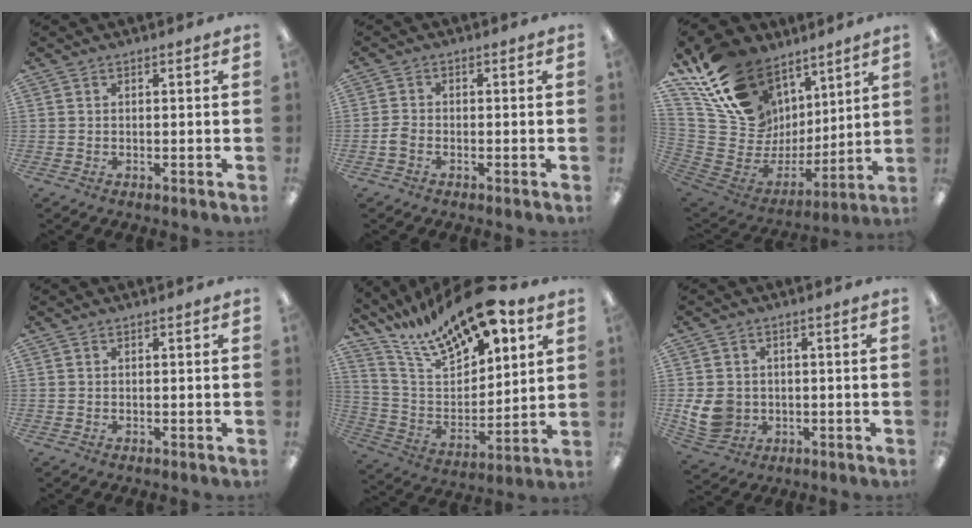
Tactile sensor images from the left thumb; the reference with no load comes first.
{"total": 2.2, "force": [-1.0, 1.4, 1.3], "torque": [-0.024, 0.004, -0.018]}
{"total": 21.3, "force": [12.9, 14.7, 8.4], "torque": [-0.168, -0.073, 0.268]}
{"total": 0.0}
{"total": 19.1, "force": [15.2, 6.1, 9.7], "torque": [-0.188, -0.103, 0.269]}
{"total": 8.2, "force": [-0.8, 7.1, 4.0], "torque": [-0.093, 0.008, -0.013]}